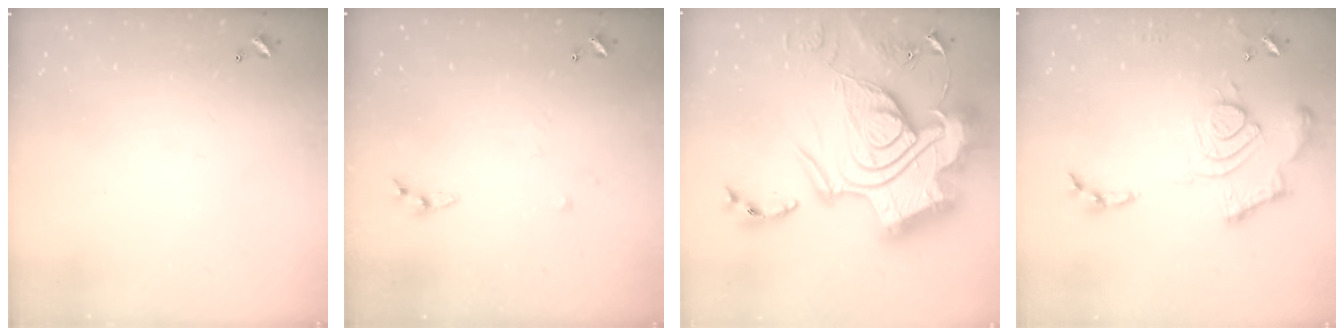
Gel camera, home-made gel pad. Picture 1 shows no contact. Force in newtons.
{"total": 4.9, "press": 4.9, "slide": 0.4}
{"total": 0.6, "press": 0.6, "slide": 0.0}
{"total": 15.7, "press": 15.6, "slide": 1.4}